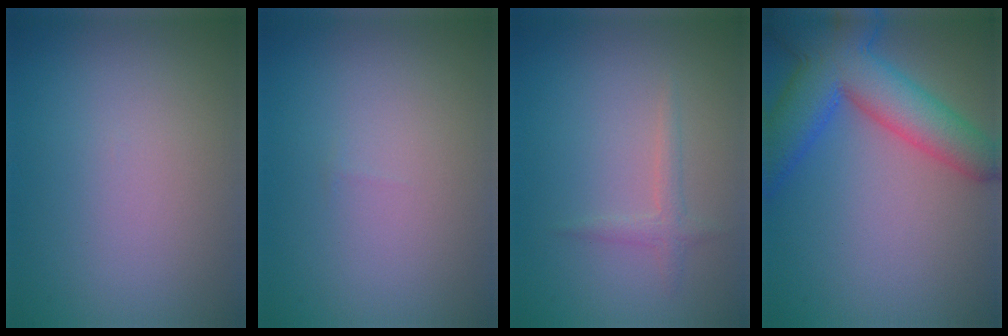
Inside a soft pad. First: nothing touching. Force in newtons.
{"total": 0.0}
{"total": 1.3, "press": 1.3, "slide": 0.0}
{"total": 8.6, "press": 8.6, "slide": 0.4}